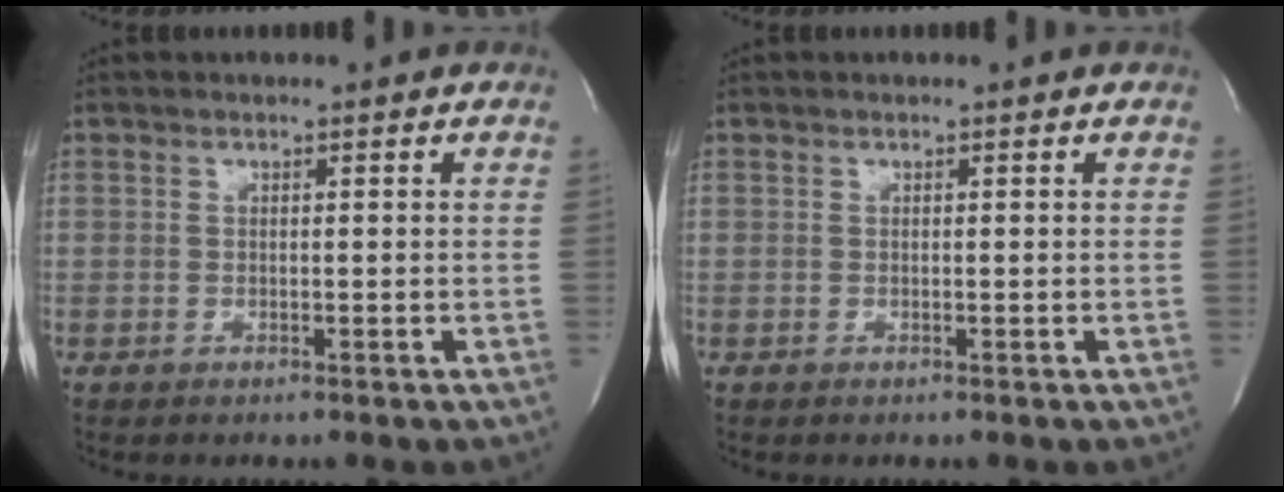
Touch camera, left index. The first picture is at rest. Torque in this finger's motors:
{"motor_torque": [0.00, 0.00, 0.00, 0.01]}